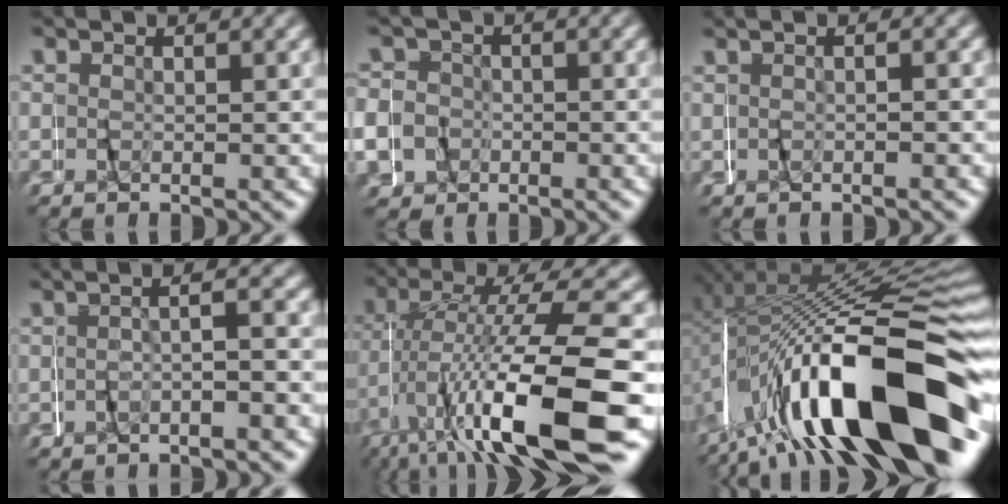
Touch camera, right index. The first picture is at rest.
{"total": 6.3, "force": [-0.8, 6.2, 1.3], "torque": [-0.043, 0.002, -0.024]}
{"total": 1.0, "force": [-0.7, -0.8, 0.2], "torque": [-0.012, 0.012, -0.015]}
{"total": 1.6, "force": [-1.1, -0.8, 0.8], "torque": [-0.008, 0.014, -0.022]}
{"total": 10.2, "force": [-2.3, 2.6, 9.6], "torque": [-0.163, -0.003, -0.022]}
{"total": 18.3, "force": [-5.0, 7.4, 16.0], "torque": [-0.261, 0.008, -0.062]}